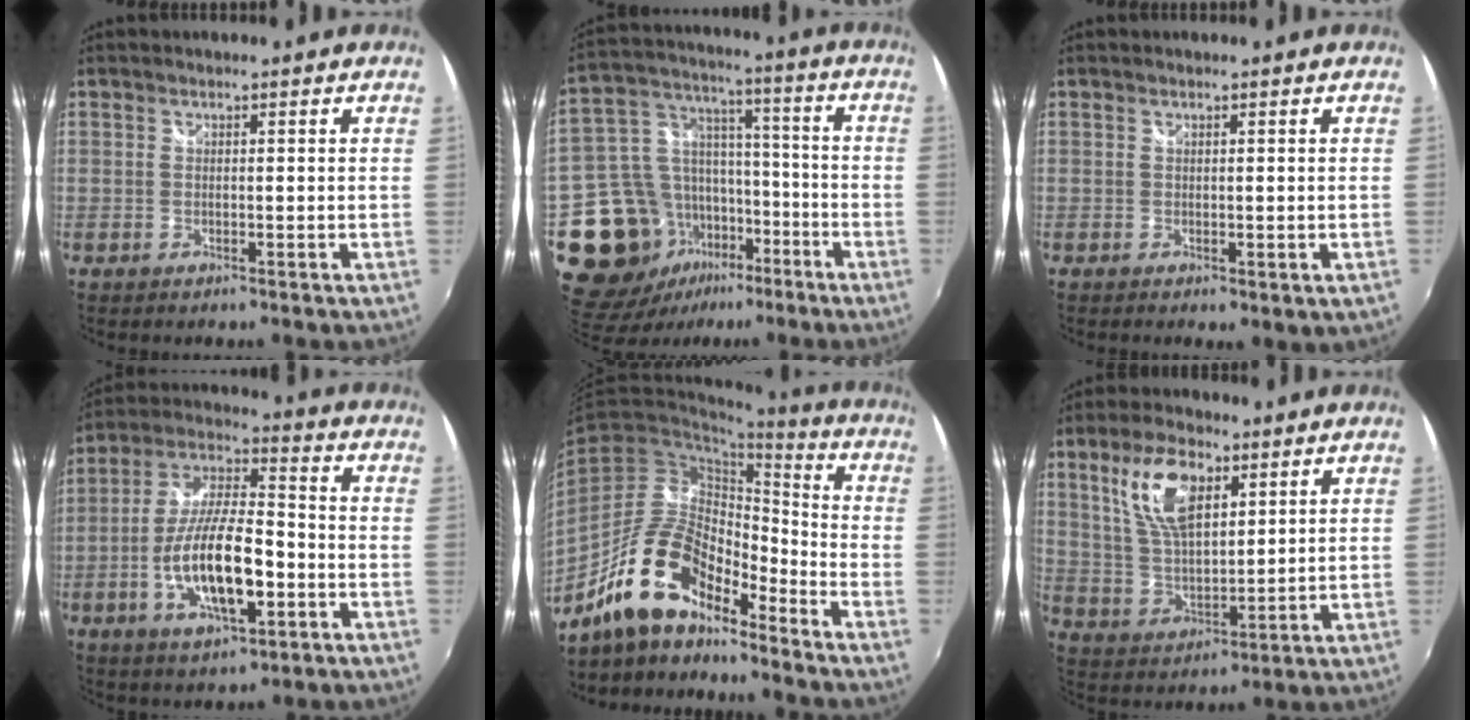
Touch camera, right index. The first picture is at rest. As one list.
[{"total": 19.0, "force": [-8.5, 14.6, 8.7], "torque": [-0.206, 0.037, -0.123]}, {"total": 1.6, "force": [0.0, 0.5, 1.6], "torque": [-0.021, -0.007, 0.000]}, {"total": 16.0, "force": [-4.7, 5.3, 14.3], "torque": [-0.286, -0.003, -0.084]}, {"total": 15.8, "force": [-12.2, 5.5, 8.4], "torque": [-0.166, 0.007, -0.231]}, {"total": 12.3, "force": [5.8, 5.6, 9.3], "torque": [-0.181, 0.011, 0.118]}]